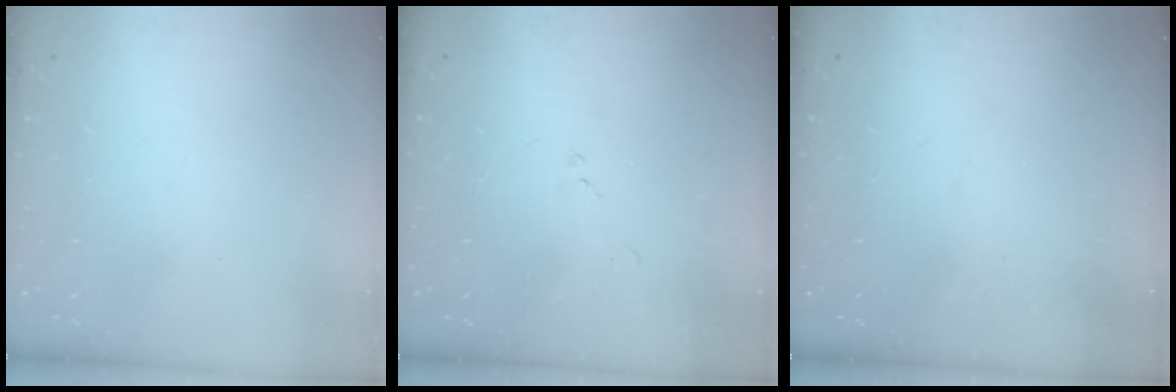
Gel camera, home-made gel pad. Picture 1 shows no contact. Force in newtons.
{"total": 6.1, "press": 6.1, "slide": 0.7}
{"total": 0.6, "press": 0.5, "slide": 0.2}